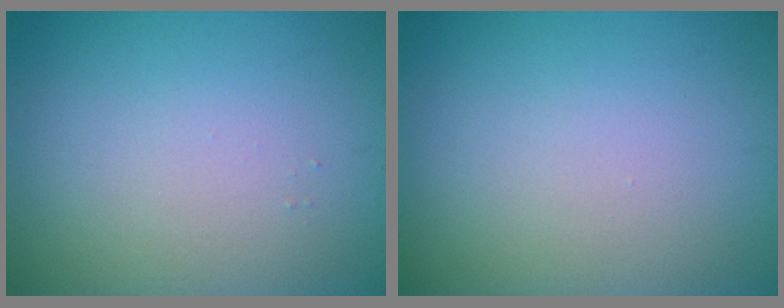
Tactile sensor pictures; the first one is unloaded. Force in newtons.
{"total": 0.0}